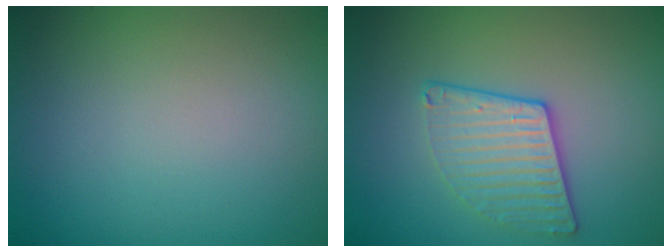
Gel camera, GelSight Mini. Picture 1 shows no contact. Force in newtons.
{"total": 3.1, "press": 2.7, "slide": 1.4}